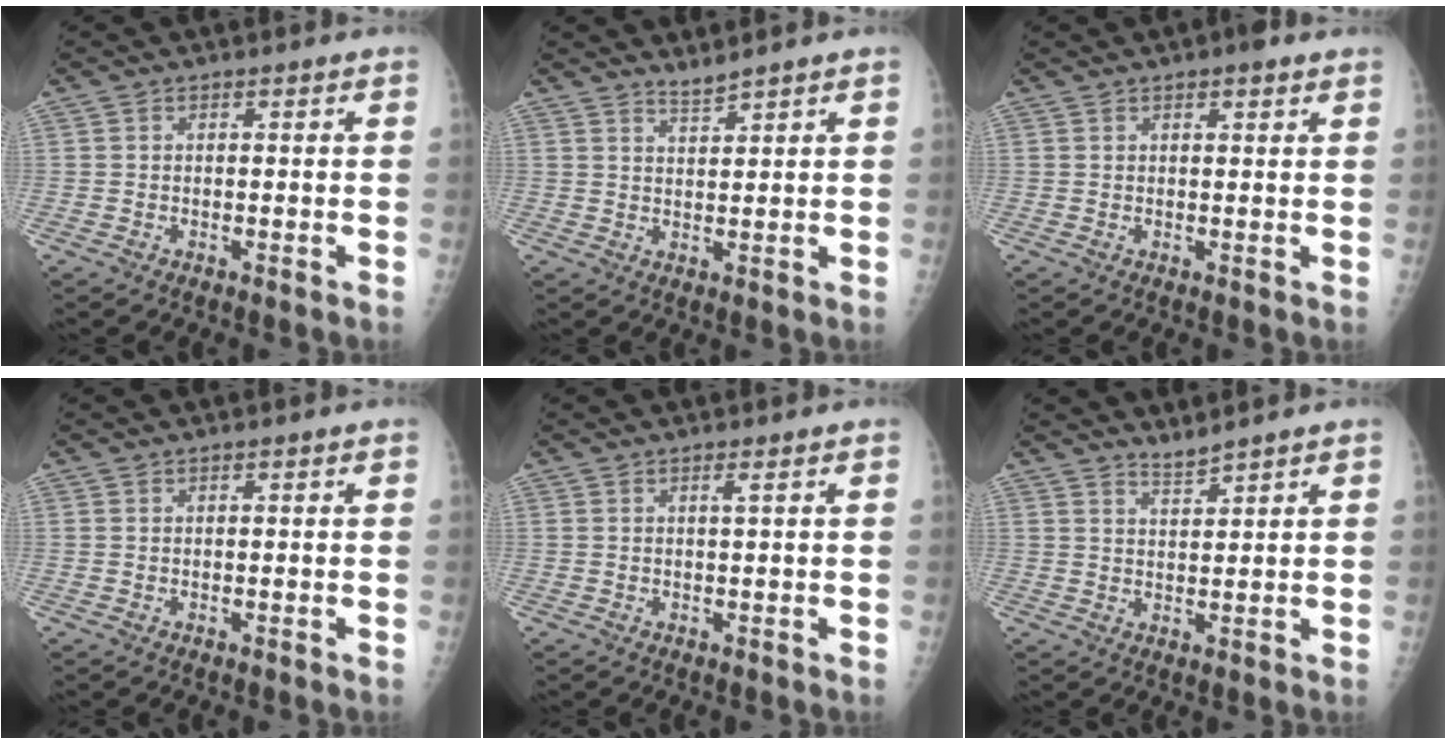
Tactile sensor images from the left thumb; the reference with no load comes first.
{"total": 2.2, "force": [2.1, -0.4, 0.3], "torque": [-0.003, -0.019, 0.042]}
{"total": 2.5, "force": [1.6, 0.8, 1.8], "torque": [-0.019, -0.004, 0.019]}
{"total": 0.0}
{"total": 0.7, "force": [0.3, -0.2, 0.6], "torque": [-0.016, -0.008, 0.006]}
{"total": 2.3, "force": [2.2, -0.5, 0.2], "torque": [-0.002, -0.022, 0.047]}